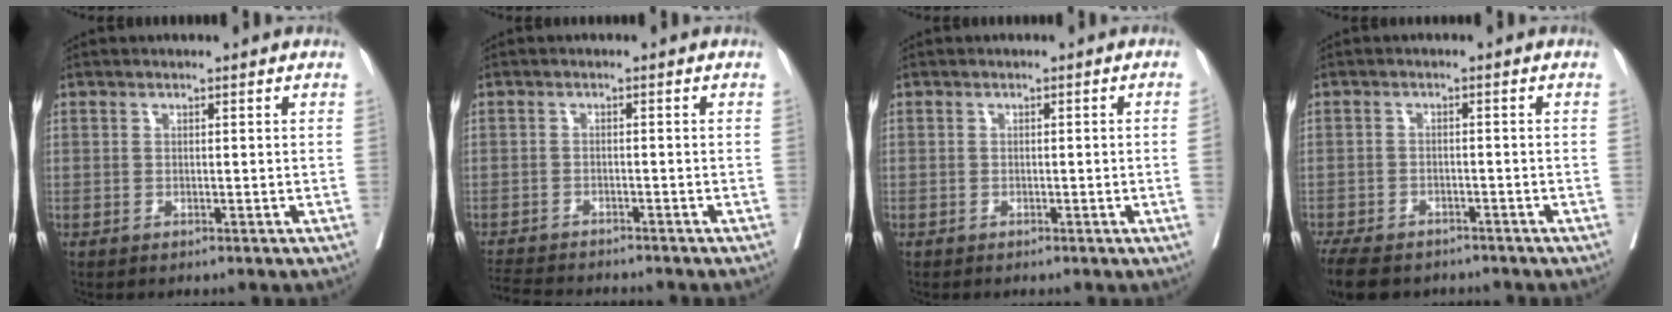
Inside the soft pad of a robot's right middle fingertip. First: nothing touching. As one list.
[{"total": 8.2, "force": [-7.7, 1.0, 2.7], "torque": [-0.040, -0.009, -0.118]}, {"total": 1.0, "force": [-0.2, 0.0, 1.0], "torque": [-0.017, 0.007, 0.000]}, {"total": 11.0, "force": [-8.7, 4.9, 4.7], "torque": [-0.099, -0.014, -0.124]}]